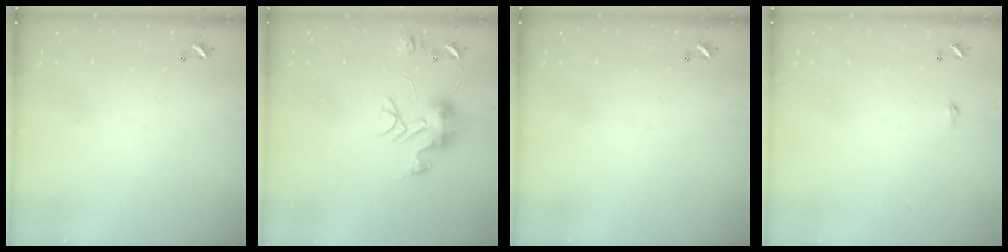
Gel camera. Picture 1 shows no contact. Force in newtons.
{"total": 11.6, "press": 11.6, "slide": 1.1}
{"total": 0.0}
{"total": 1.8, "press": 1.8, "slide": 0.3}